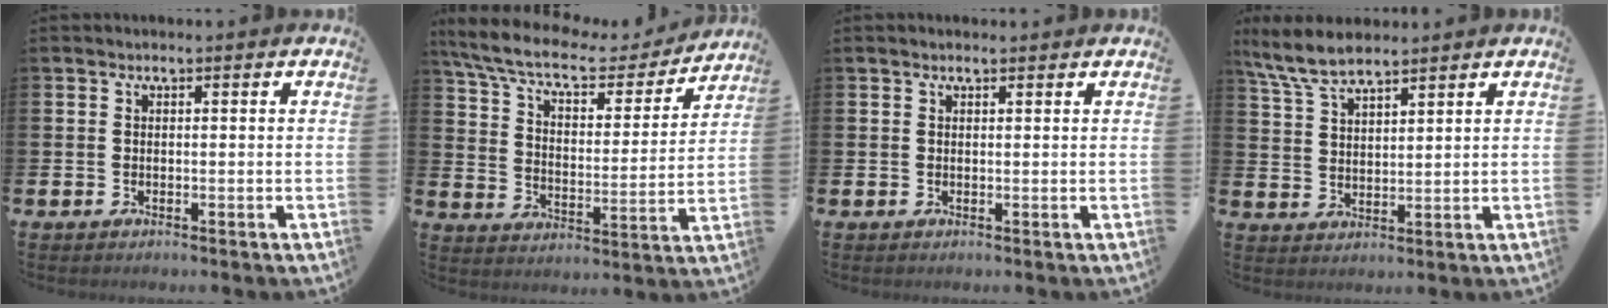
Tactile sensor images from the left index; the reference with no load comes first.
{"total": 9.3, "force": [7.9, 2.5, 4.3], "torque": [-0.113, -0.049, 0.130]}
{"total": 0.8, "force": [0.7, 0.1, 0.3], "torque": [0.004, -0.002, 0.010]}
{"total": 6.9, "force": [6.1, 1.5, 2.6], "torque": [-0.077, -0.014, 0.116]}